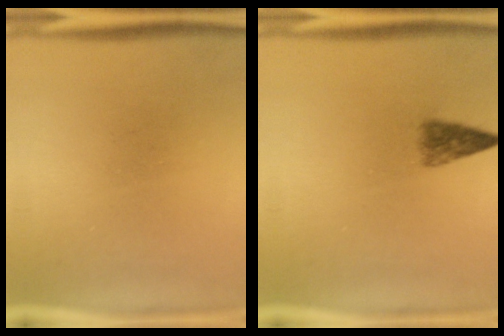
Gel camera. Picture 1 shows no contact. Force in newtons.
{"total": 2.9}